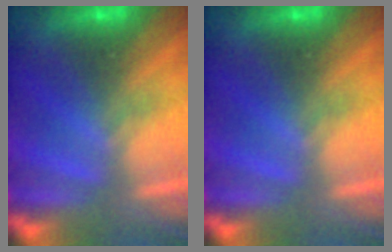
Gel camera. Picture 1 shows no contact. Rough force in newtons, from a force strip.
{"total": 0.0}